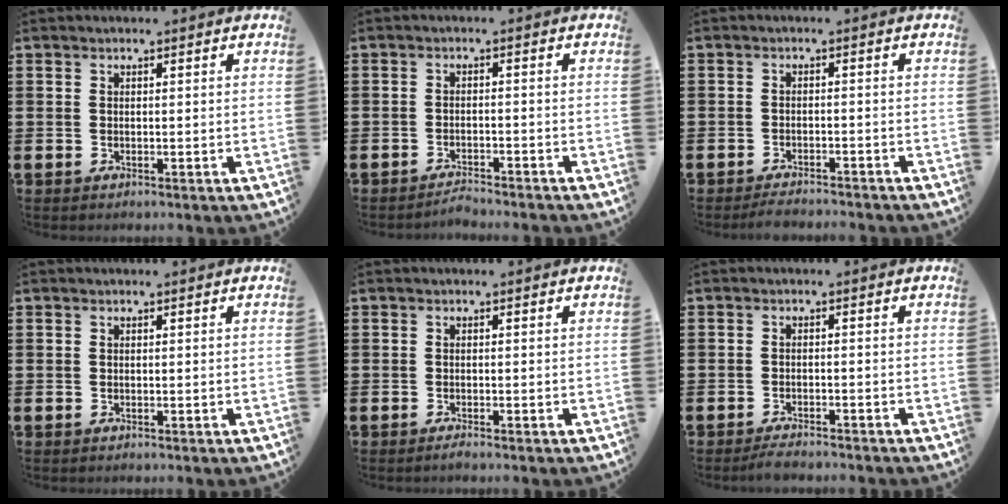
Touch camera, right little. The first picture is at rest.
{"total": 1.8, "force": [-1.8, -0.1, 0.1], "torque": [-0.005, 0.006, -0.037]}
{"total": 1.8, "force": [-1.8, 0.0, 0.2], "torque": [-0.008, 0.004, -0.036]}
{"total": 0.0}
{"total": 0.6, "force": [-0.4, 0.0, 0.4], "torque": [-0.007, -0.002, -0.008]}
{"total": 1.7, "force": [-1.7, 0.0, 0.4], "torque": [-0.010, 0.004, -0.033]}